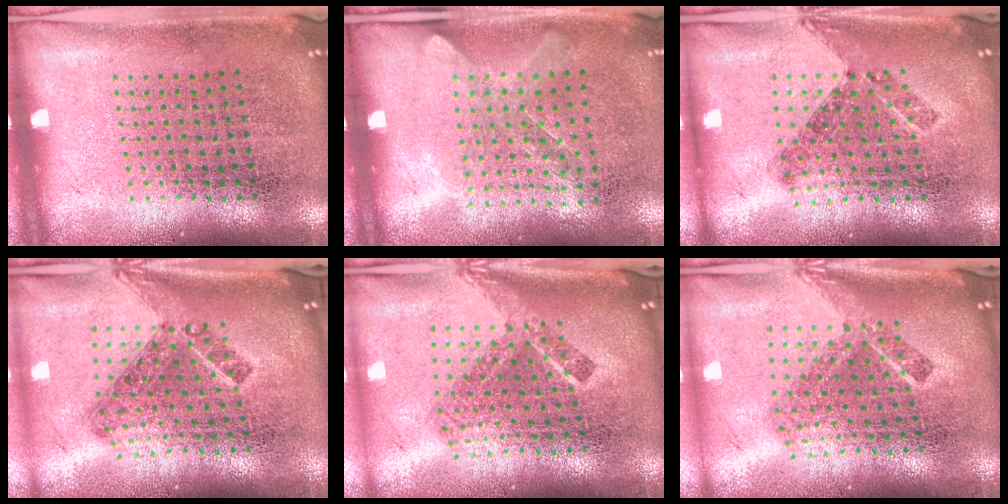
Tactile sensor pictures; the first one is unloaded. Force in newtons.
{"total": 1.2, "press": 1.0, "slide": 0.7}
{"total": 0.8, "press": 0.8, "slide": 0.3}
{"total": 1.5, "press": 1.1, "slide": 1.0}
{"total": 2.3, "press": 1.5, "slide": 1.7}
{"total": 2.4, "press": 1.6, "slide": 1.7}